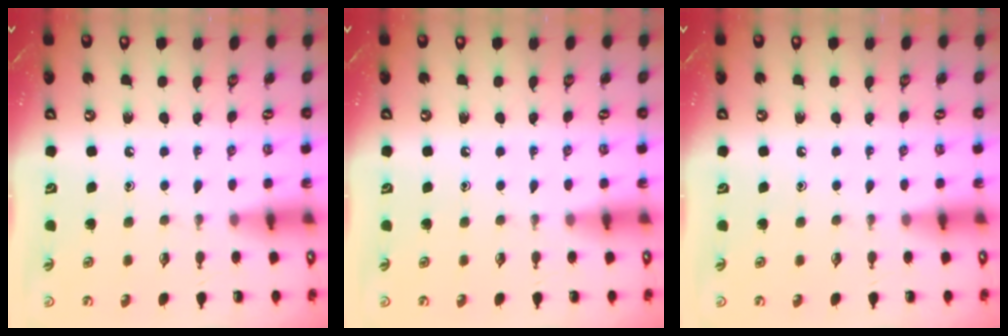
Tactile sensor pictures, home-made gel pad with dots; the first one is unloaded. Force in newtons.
{"total": 0.0}
{"total": 0.0}